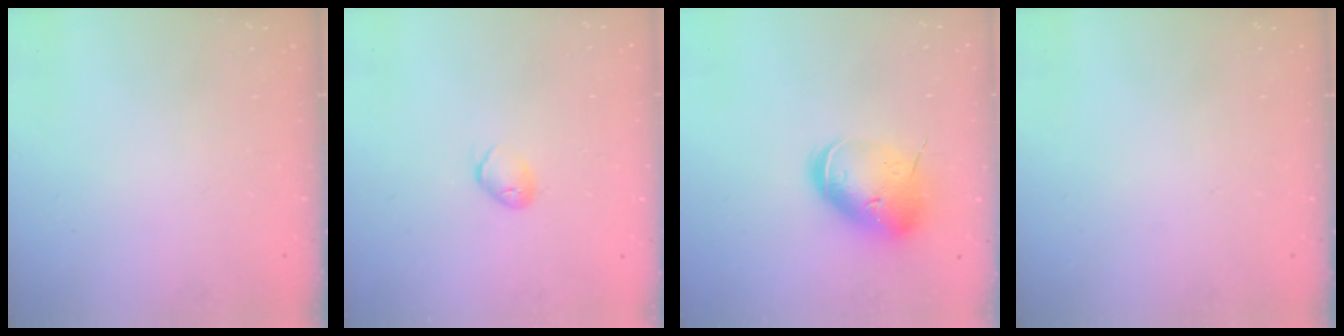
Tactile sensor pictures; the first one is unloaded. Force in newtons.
{"total": 5.6, "press": 5.5, "slide": 1.0}
{"total": 15.6, "press": 15.4, "slide": 2.4}
{"total": 0.0}